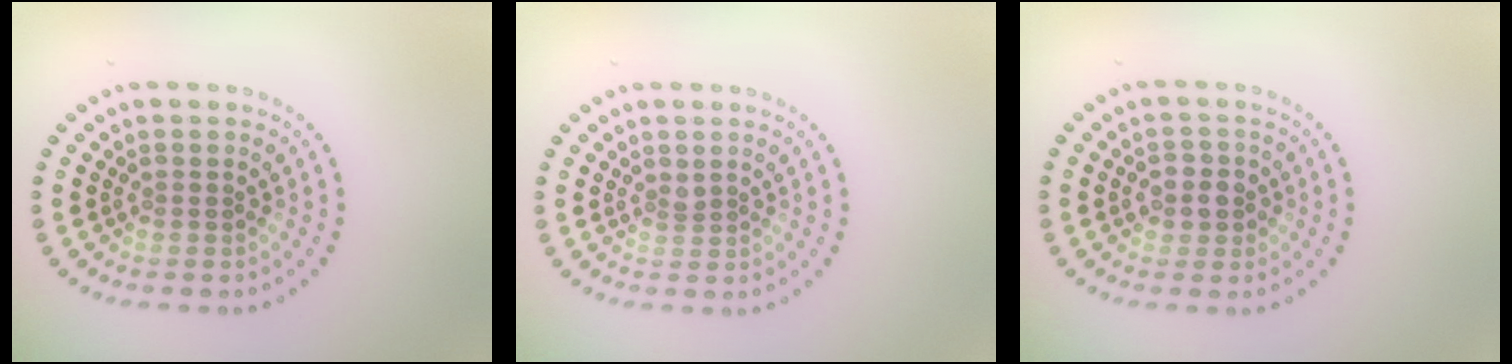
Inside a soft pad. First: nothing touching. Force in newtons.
{"total": 0.8, "press": 0.5, "slide": 0.5}
{"total": 2.5, "press": 2.4, "slide": 0.7}